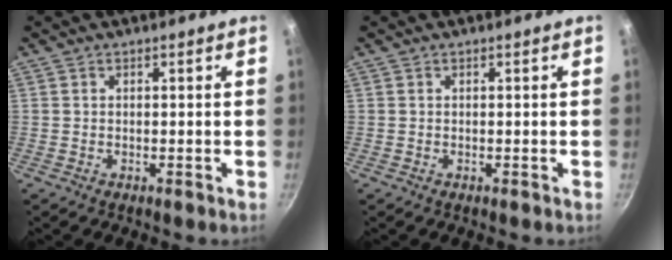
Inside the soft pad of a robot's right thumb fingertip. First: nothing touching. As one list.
[{"total": 0.0}]